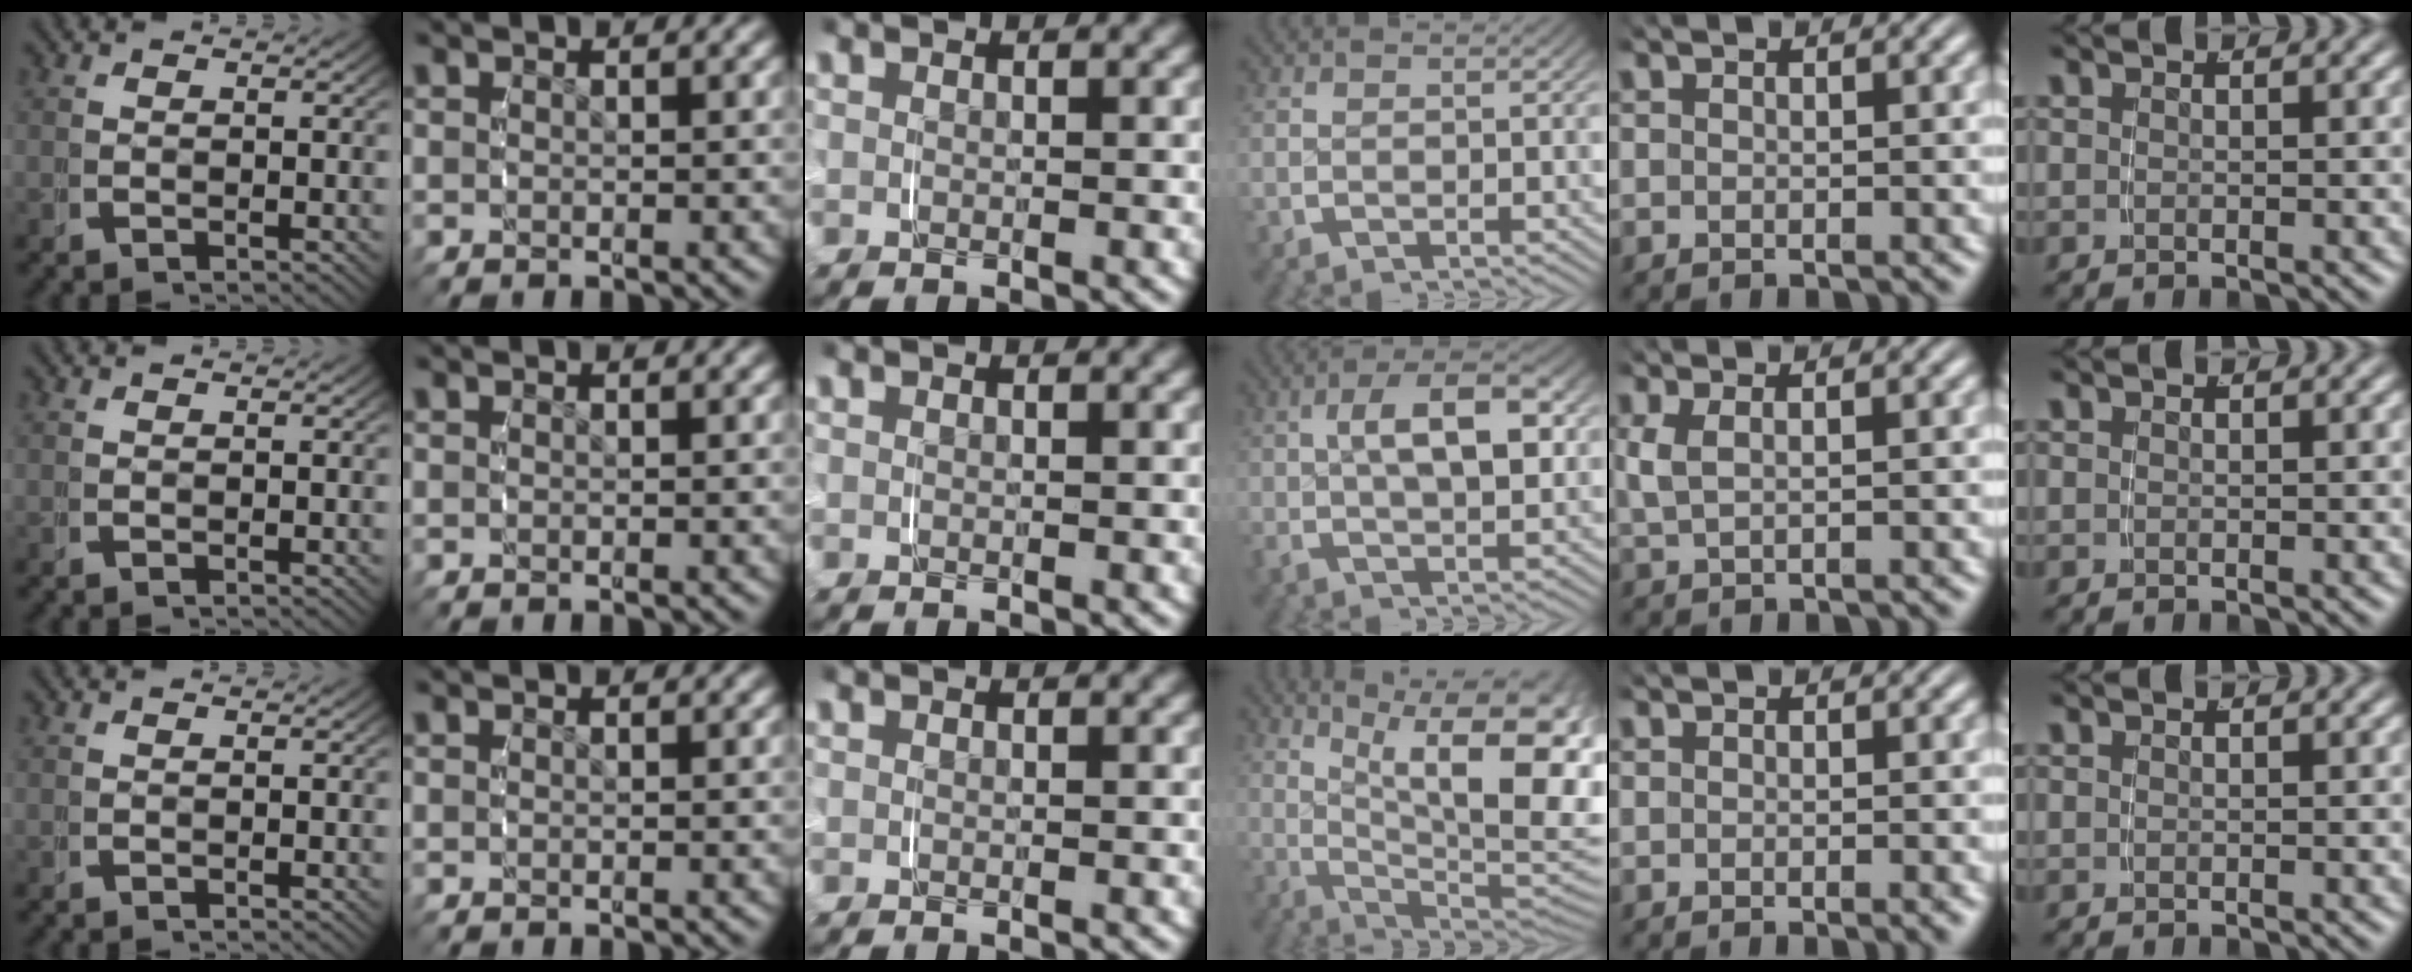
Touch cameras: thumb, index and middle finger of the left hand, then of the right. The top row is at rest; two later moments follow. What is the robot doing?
{"motion": "grasp_and_lifting", "object": "phone"}